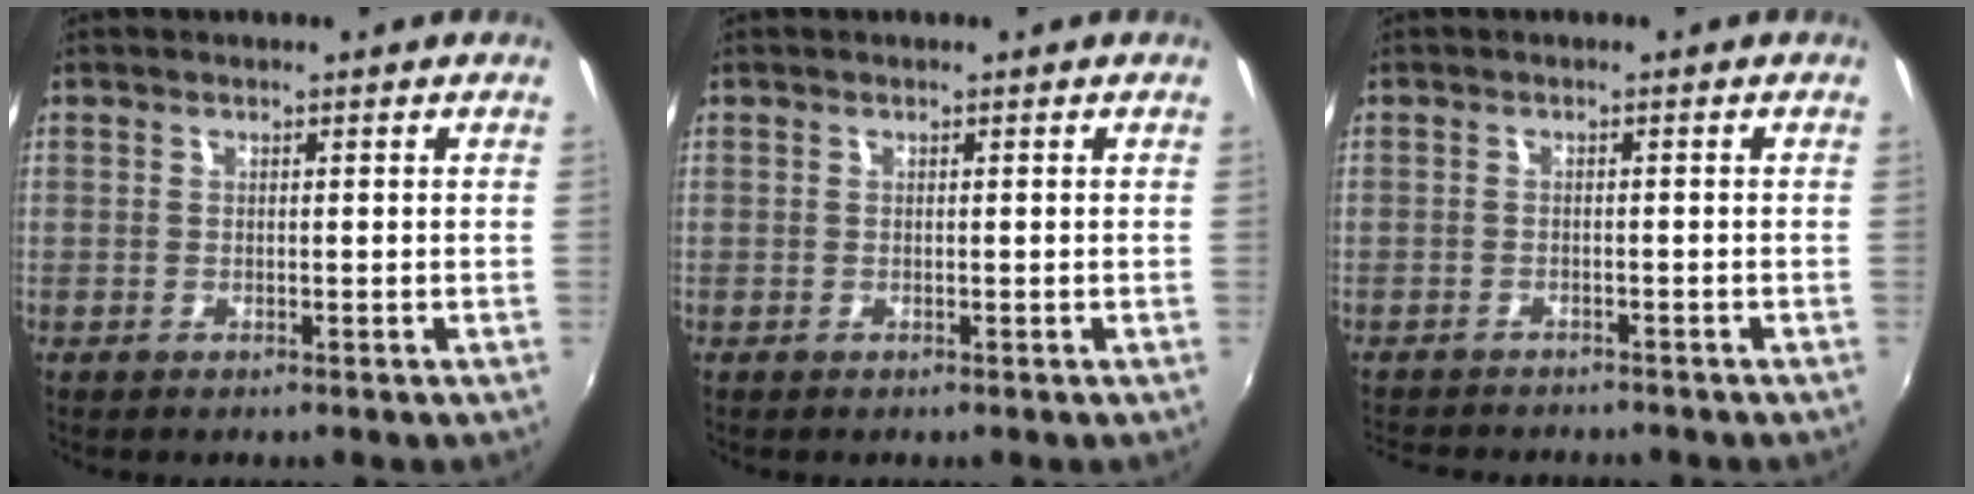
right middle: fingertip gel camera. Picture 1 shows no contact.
{"total": 0.0}
{"total": 6.6, "force": [-6.2, 1.4, 2.0], "torque": [-0.052, -0.015, -0.092]}